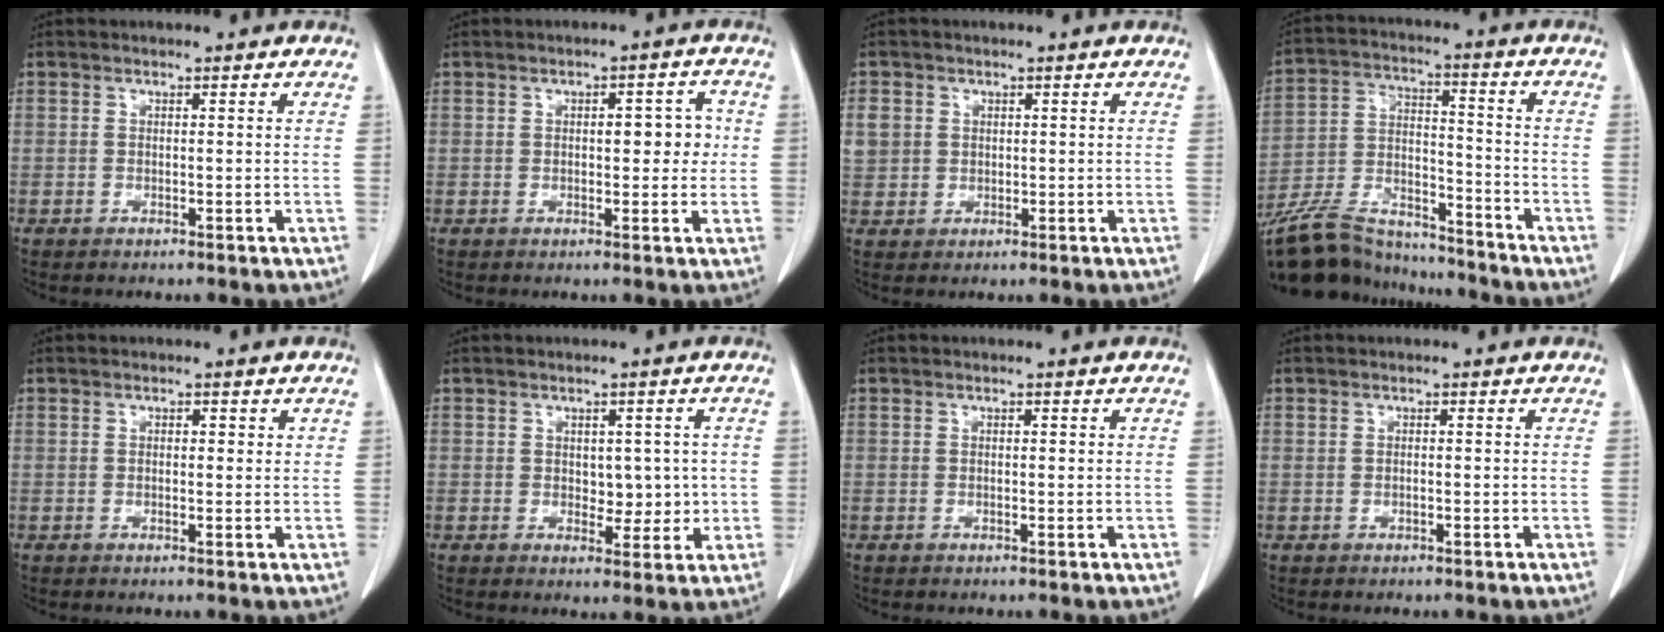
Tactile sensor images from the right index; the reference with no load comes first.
{"total": 5.5, "force": [0.5, 2.6, 4.9], "torque": [-0.062, 0.021, 0.009]}
{"total": 9.5, "force": [1.6, 8.7, 3.5], "torque": [-0.129, 0.026, 0.047]}
{"total": 19.7, "force": [-17.7, 5.5, 6.7], "torque": [-0.167, 0.003, -0.303]}
{"total": 1.8, "force": [0.7, 1.1, 1.2], "torque": [-0.023, 0.003, 0.008]}
{"total": 5.2, "force": [0.2, 3.3, 4.0], "torque": [-0.052, 0.008, 0.016]}
{"total": 0.6, "force": [0.1, 0.3, 0.4], "torque": [-0.012, 0.001, 0.003]}
{"total": 0.6, "force": [-0.1, 0.3, 0.5], "torque": [-0.015, 0.002, 0.000]}